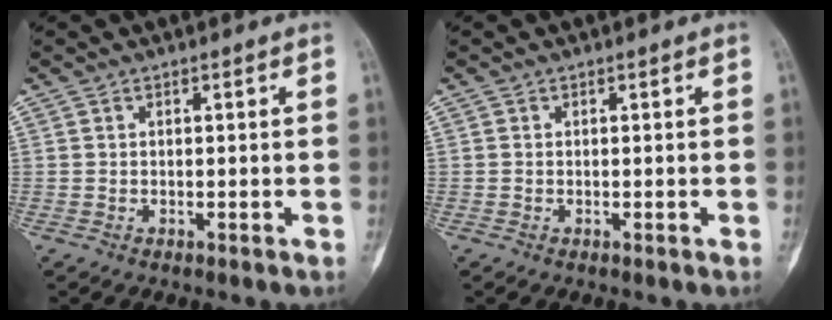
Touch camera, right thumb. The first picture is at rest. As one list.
[{"total": 0.0}]